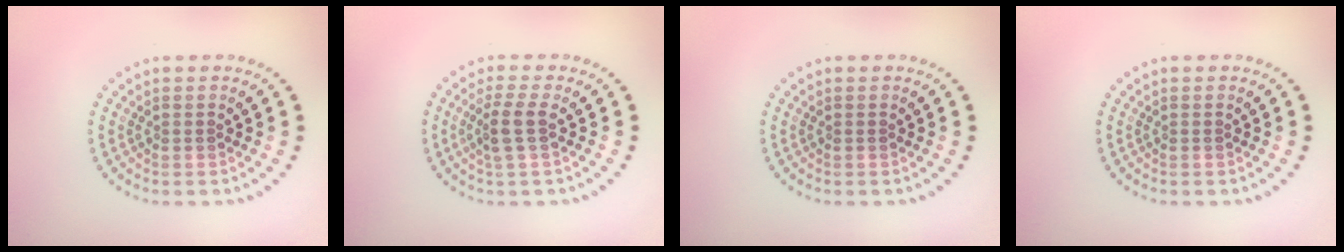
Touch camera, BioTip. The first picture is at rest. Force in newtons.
{"total": 2.4, "press": 1.9, "slide": 1.5}
{"total": 0.0}
{"total": 0.0}